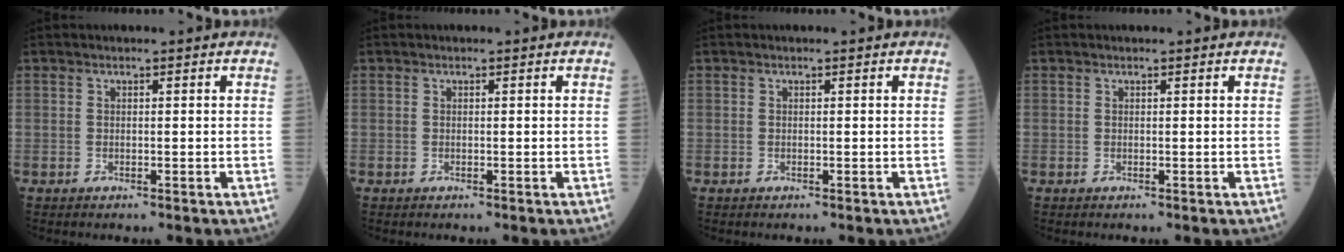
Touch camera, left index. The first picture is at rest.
{"total": 0.0}
{"total": 0.0}
{"total": 0.0}